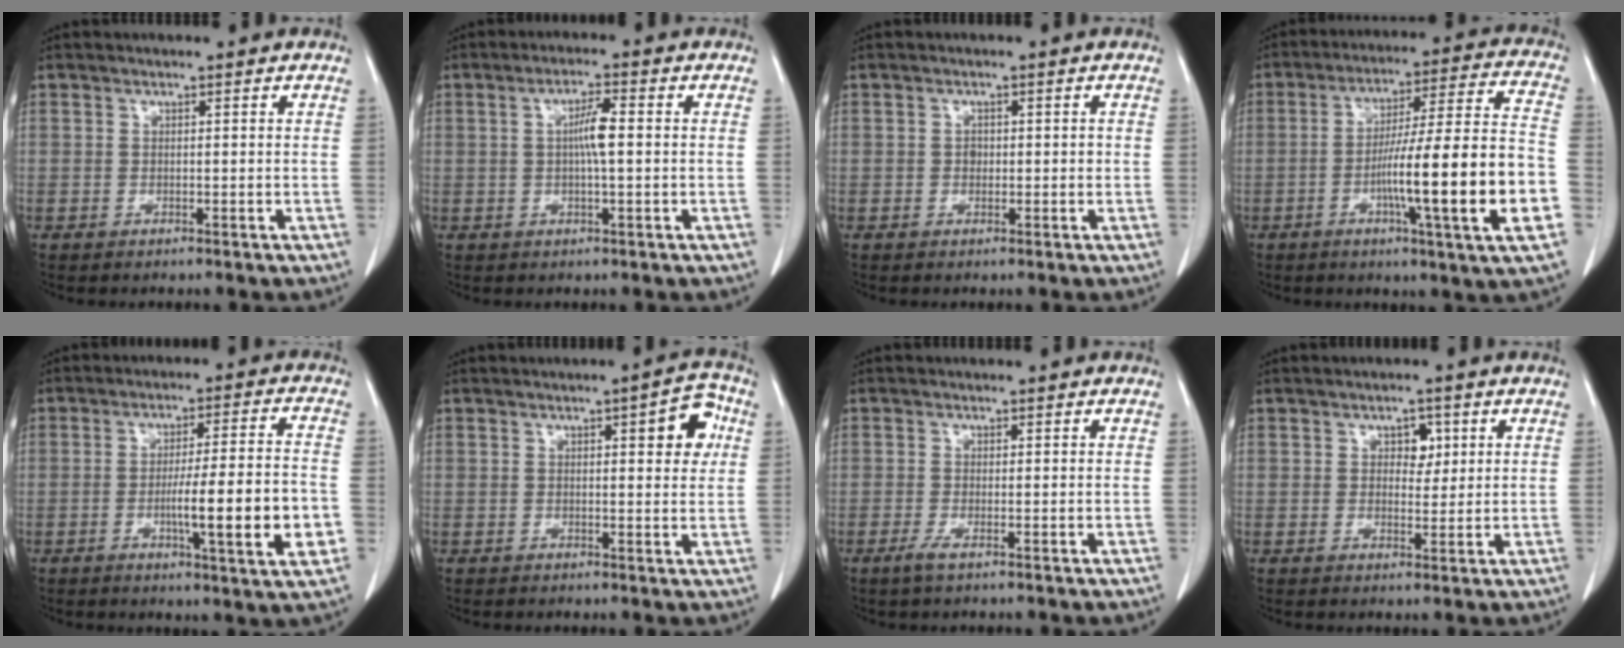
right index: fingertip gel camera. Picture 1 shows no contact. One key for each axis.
{"total": 4.1, "fx": 0.1, "fy": 0.3, "fz": 4.1, "tx": -0.075, "ty": 0.005, "tz": 0.002}
{"total": 1.3, "fx": -0.1, "fy": 1.0, "fz": 0.7, "tx": -0.010, "ty": 0.004, "tz": -0.002}
{"total": 19.0, "fx": -5.1, "fy": -0.2, "fz": 18.2, "tx": -0.264, "ty": 0.006, "tz": -0.080}
{"total": 12.4, "fx": -3.2, "fy": 0.3, "fz": 12.0, "tx": -0.179, "ty": -0.007, "tz": -0.050}
{"total": 5.8, "fx": 1.8, "fy": 1.6, "fz": 5.2, "tx": -0.059, "ty": 0.010, "tz": 0.016}
{"total": 1.6, "fx": -0.9, "fy": 0.1, "fz": 1.3, "tx": -0.028, "ty": -0.004, "tz": -0.019}
{"total": 3.0, "fx": 1.1, "fy": 2.0, "fz": 2.0, "tx": -0.022, "ty": 0.004, "tz": 0.016}